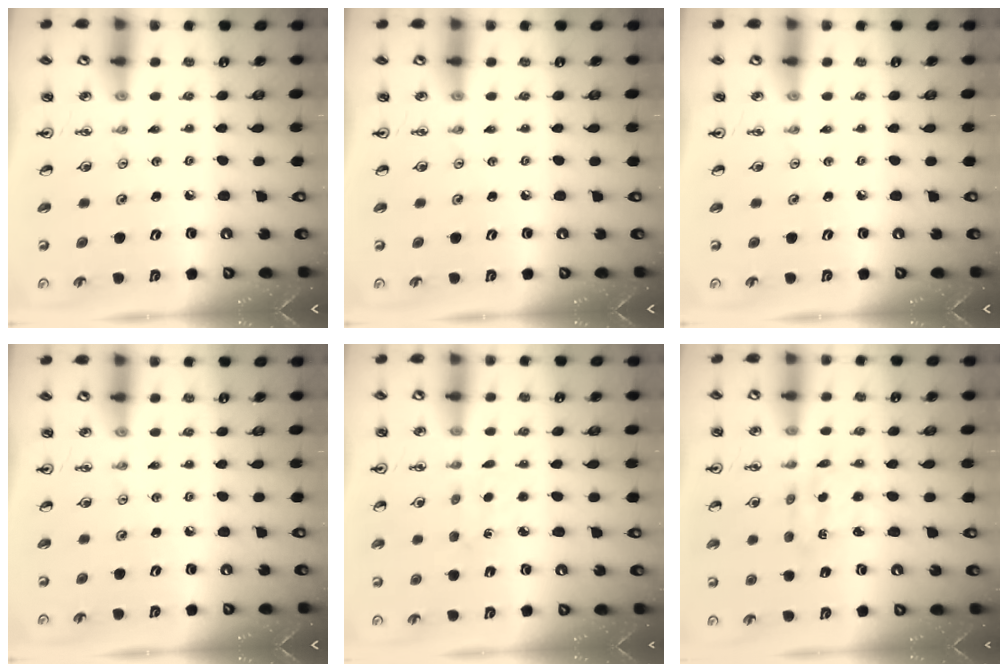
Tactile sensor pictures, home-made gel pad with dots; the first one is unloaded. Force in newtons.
{"total": 0.0}
{"total": 0.0}
{"total": 0.0}
{"total": 2.6, "press": 2.6, "slide": 0.4}
{"total": 2.3, "press": 2.3, "slide": 0.4}